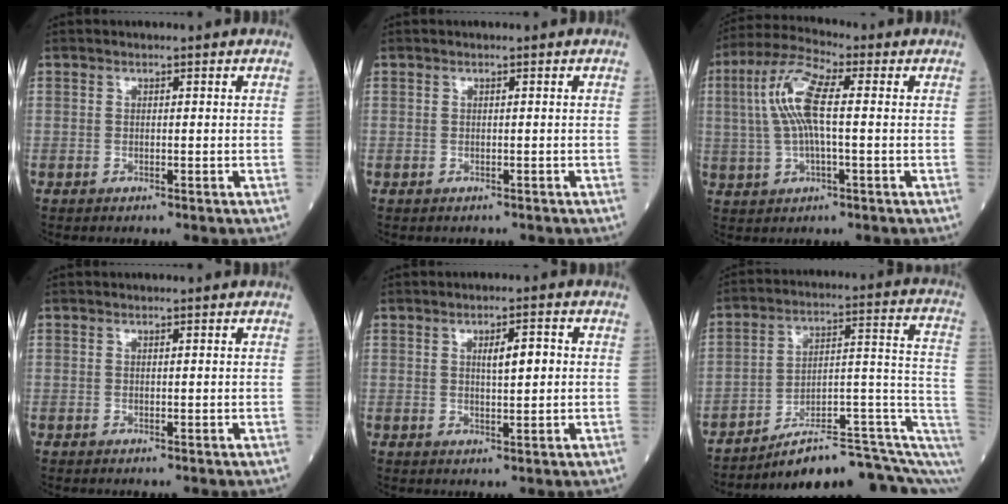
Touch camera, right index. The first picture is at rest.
{"total": 0.0}
{"total": 9.7, "force": [1.2, 2.1, 9.5], "torque": [-0.207, 0.021, 0.020]}
{"total": 0.0}
{"total": 3.9, "force": [0.7, 0.9, 3.8], "torque": [-0.061, 0.006, 0.012]}
{"total": 17.1, "force": [-10.9, 3.4, 12.8], "torque": [-0.125, 0.073, -0.152]}